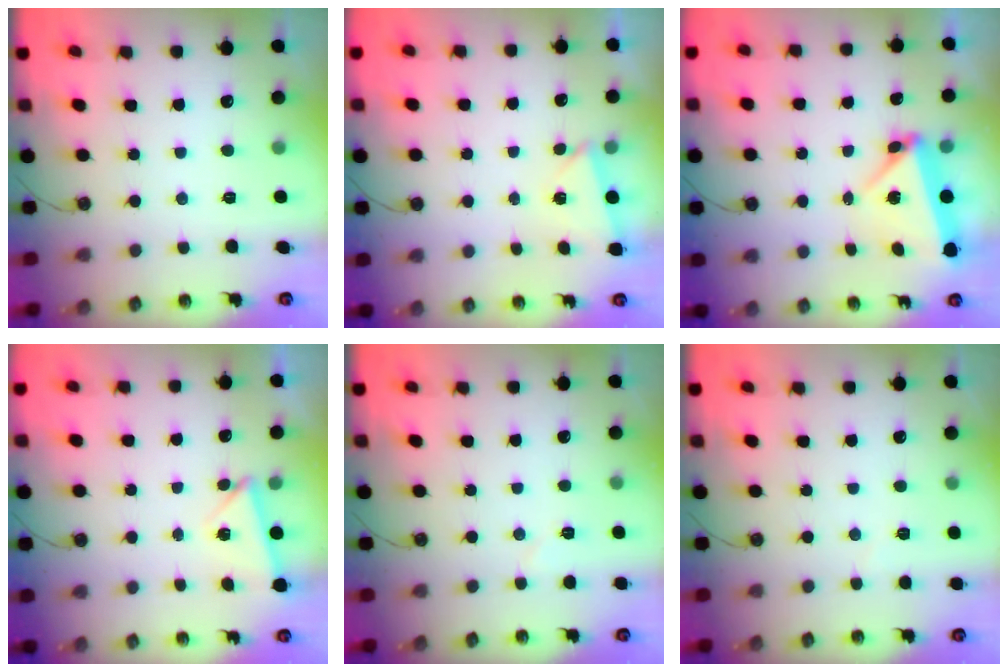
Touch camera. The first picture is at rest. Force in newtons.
{"total": 2.5, "press": 2.4, "slide": 0.9}
{"total": 5.9, "press": 5.2, "slide": 2.6}
{"total": 2.3, "press": 2.1, "slide": 1.0}
{"total": 3.2, "press": 3.1, "slide": 0.6}
{"total": 2.8, "press": 2.7, "slide": 0.8}